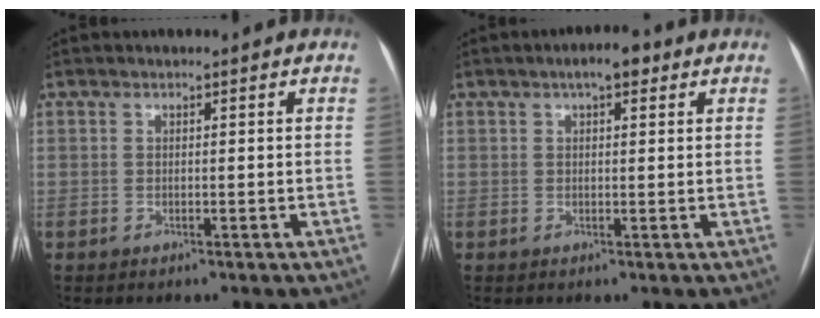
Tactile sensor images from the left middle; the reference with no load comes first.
{"total": 3.7, "force": [2.0, 1.3, 2.8], "torque": [-0.044, 0.015, 0.027]}